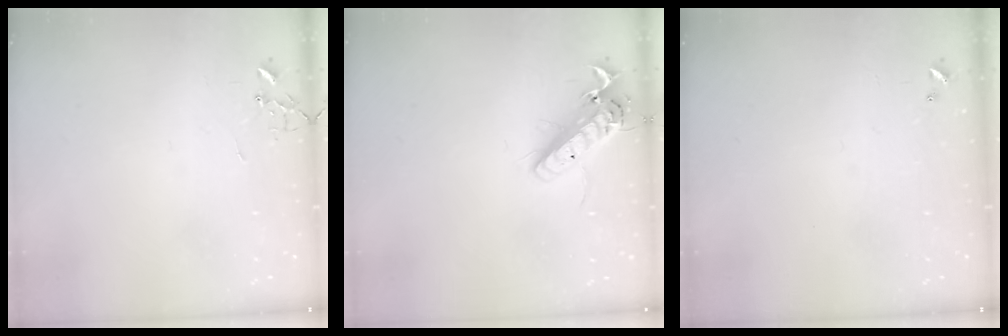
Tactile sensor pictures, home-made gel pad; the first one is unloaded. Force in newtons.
{"total": 15.0, "press": 14.7, "slide": 3.0}
{"total": 0.0}